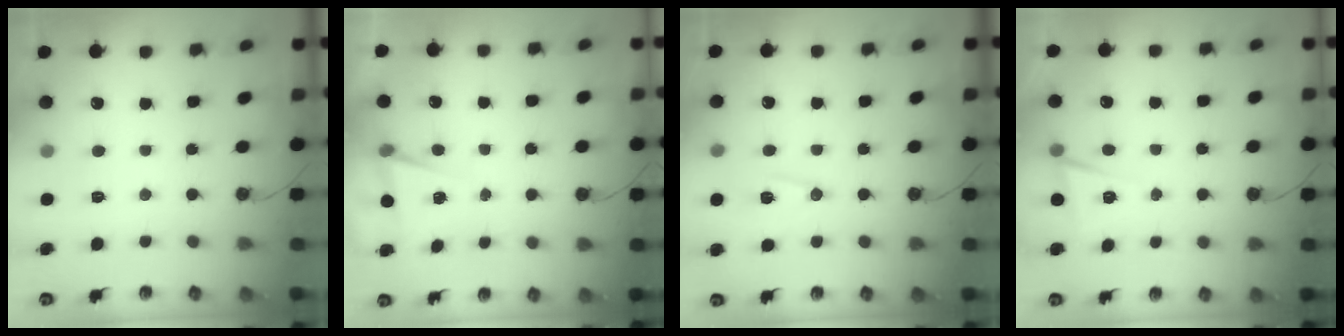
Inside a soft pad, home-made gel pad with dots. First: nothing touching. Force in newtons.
{"total": 5.2, "press": 2.7, "slide": 4.5}
{"total": 8.2, "press": 8.2, "slide": 0.8}
{"total": 4.7, "press": 2.6, "slide": 3.9}